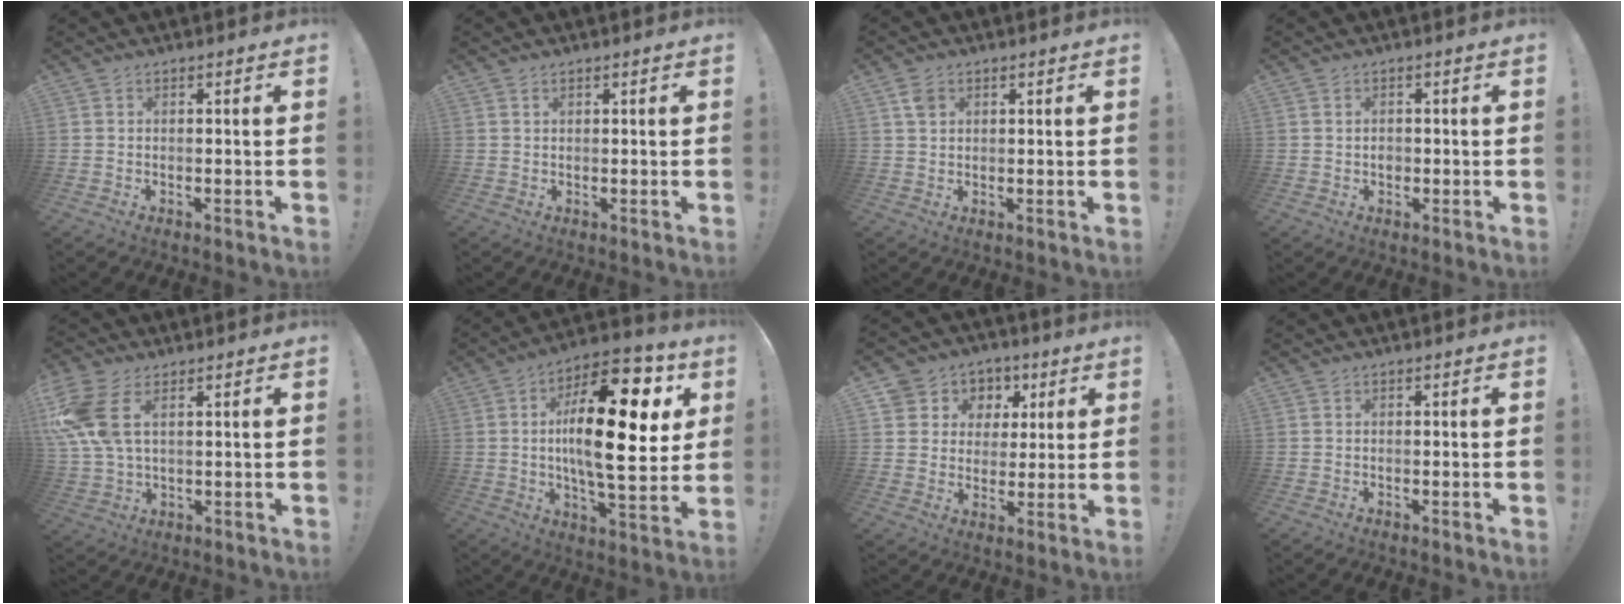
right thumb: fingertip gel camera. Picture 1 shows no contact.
{"total": 0.8, "force": [0.7, 0.3, 0.2], "torque": [0.003, -0.002, 0.012]}
{"total": 3.4, "force": [1.7, 2.2, 1.8], "torque": [-0.024, 0.000, 0.031]}
{"total": 1.5, "force": [-0.2, 1.3, 0.7], "torque": [-0.007, 0.001, -0.006]}
{"total": 11.9, "force": [4.2, 6.7, 8.8], "torque": [-0.178, -0.009, 0.082]}
{"total": 25.7, "force": [4.5, 10.2, 23.2], "torque": [-0.372, -0.023, 0.066]}
{"total": 8.6, "force": [2.6, 7.9, 1.9], "torque": [-0.028, -0.013, 0.055]}
{"total": 0.0}